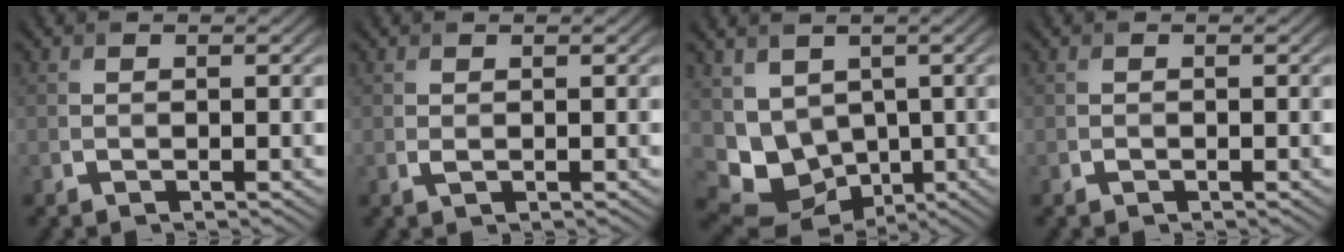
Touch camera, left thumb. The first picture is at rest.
{"total": 0.6, "force": [0.1, 0.2, 0.5], "torque": [-0.013, -0.001, 0.003]}
{"total": 7.9, "force": [0.4, 6.5, 4.4], "torque": [-0.100, -0.031, 0.021]}
{"total": 0.0}